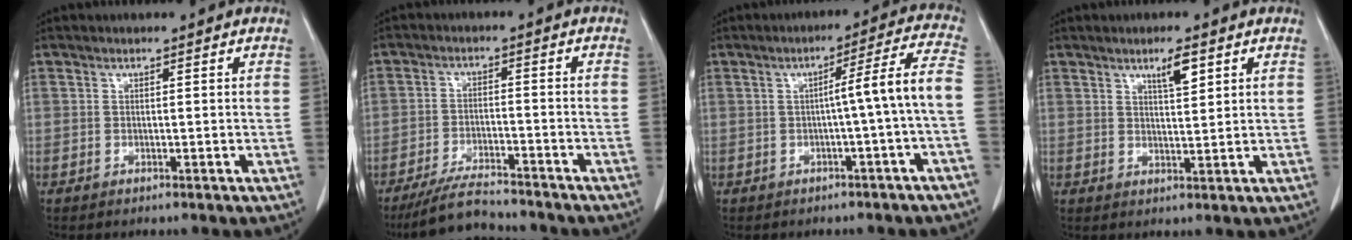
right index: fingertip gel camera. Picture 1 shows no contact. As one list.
[{"total": 7.5, "force": [-6.9, 1.2, 2.6], "torque": [-0.048, -0.016, -0.121]}, {"total": 7.4, "force": [-1.4, -1.4, 7.2], "torque": [-0.096, 0.017, -0.019]}, {"total": 3.7, "force": [2.1, 0.6, 2.9], "torque": [-0.050, -0.002, 0.036]}]